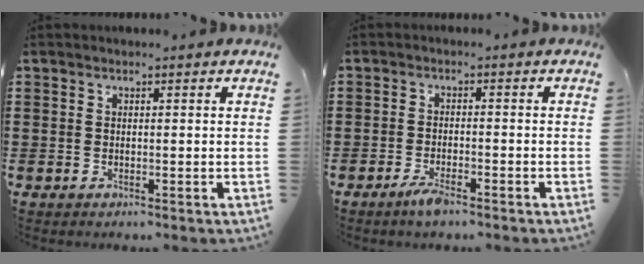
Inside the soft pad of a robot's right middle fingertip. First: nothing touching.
{"total": 2.8, "force": [-2.1, 0.7, 1.8], "torque": [-0.044, -0.002, -0.042]}